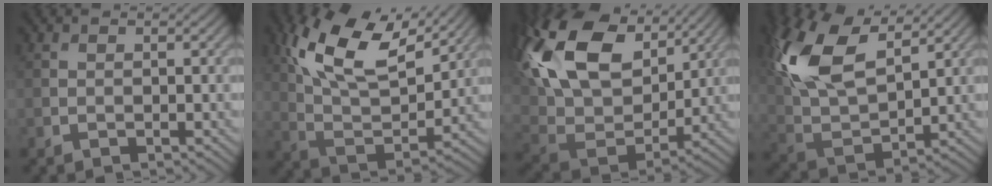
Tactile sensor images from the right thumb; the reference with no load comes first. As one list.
[{"total": 14.6, "force": [8.3, 6.4, 10.2], "torque": [-0.222, 0.009, 0.153]}, {"total": 19.3, "force": [8.7, 12.0, 12.5], "torque": [-0.310, 0.036, 0.170]}, {"total": 15.2, "force": [6.8, 7.7, 11.2], "torque": [-0.270, 0.018, 0.132]}]